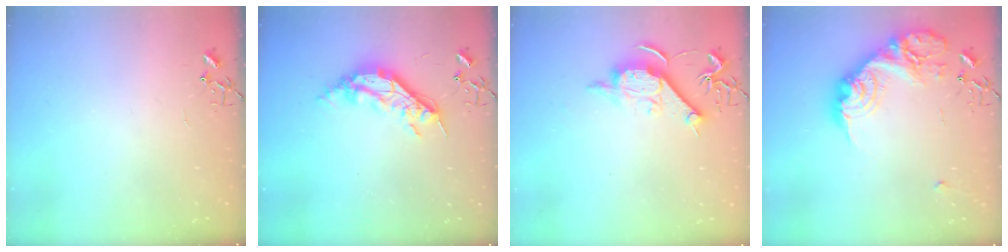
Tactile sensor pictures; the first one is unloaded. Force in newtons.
{"total": 15.5, "press": 15.5, "slide": 0.6}
{"total": 12.0, "press": 11.9, "slide": 1.1}
{"total": 24.1, "press": 24.1, "slide": 1.4}